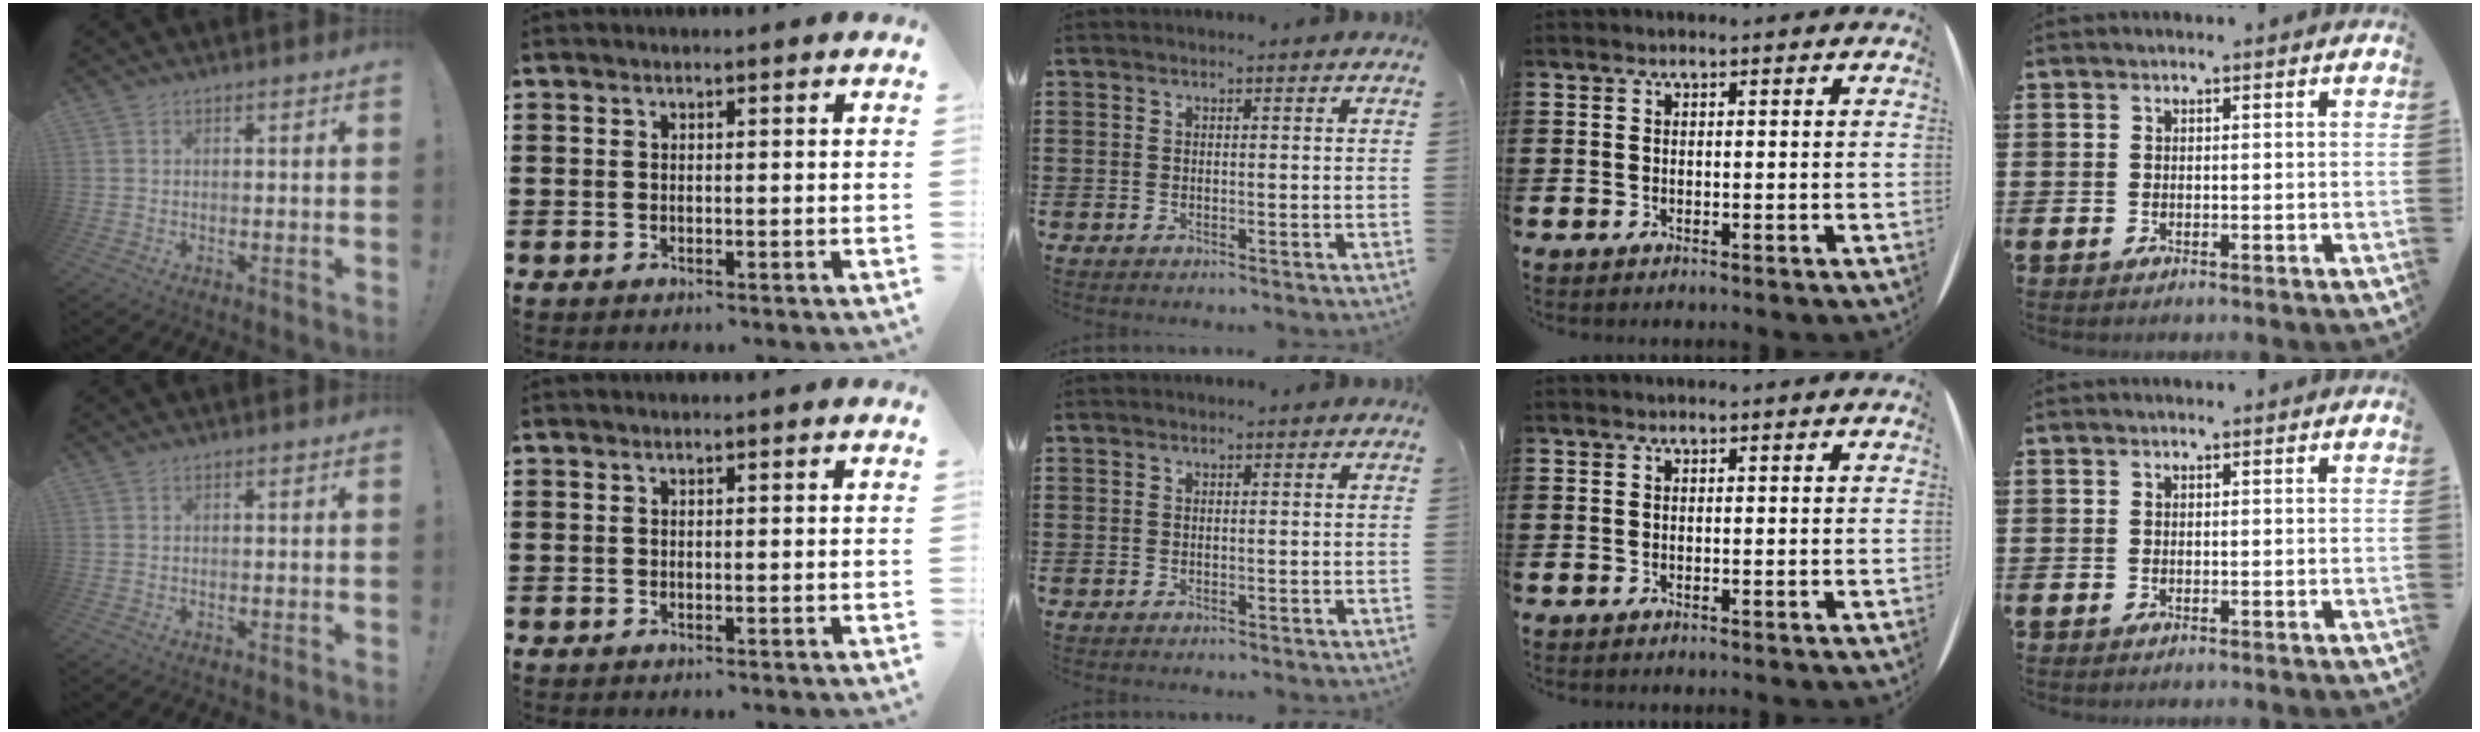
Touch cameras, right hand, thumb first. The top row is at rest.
{}